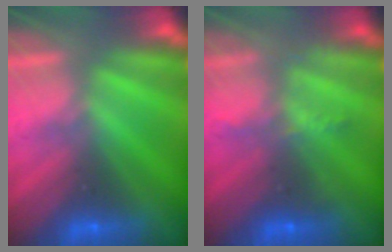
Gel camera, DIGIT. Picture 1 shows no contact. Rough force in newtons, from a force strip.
{"total": 2.3}